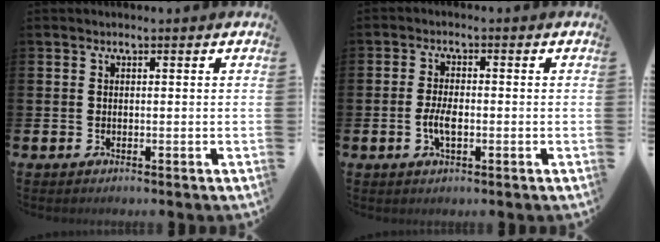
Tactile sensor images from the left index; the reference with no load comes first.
{"total": 3.3, "force": [-0.7, 1.4, 2.9], "torque": [-0.055, -0.002, -0.015]}